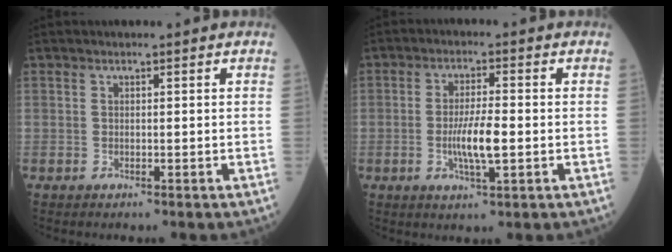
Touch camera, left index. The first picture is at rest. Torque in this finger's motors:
{"motor_torque": [0.69, -0.01, 0.40, 0.12]}